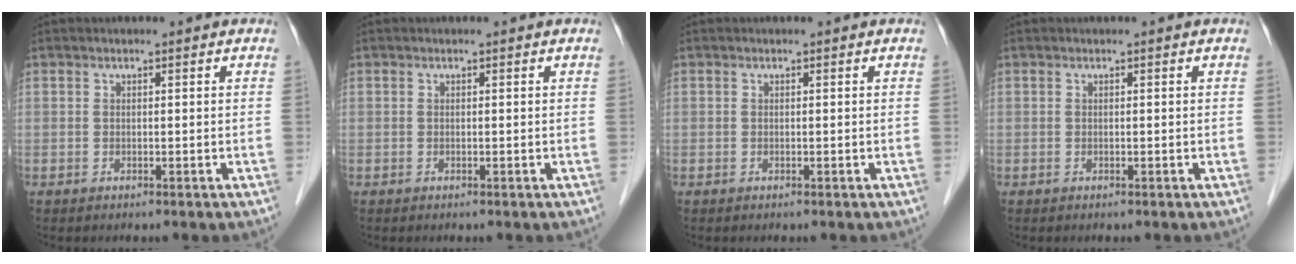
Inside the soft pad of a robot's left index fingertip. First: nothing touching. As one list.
[{"total": 0.0}, {"total": 0.0}, {"total": 0.0}]